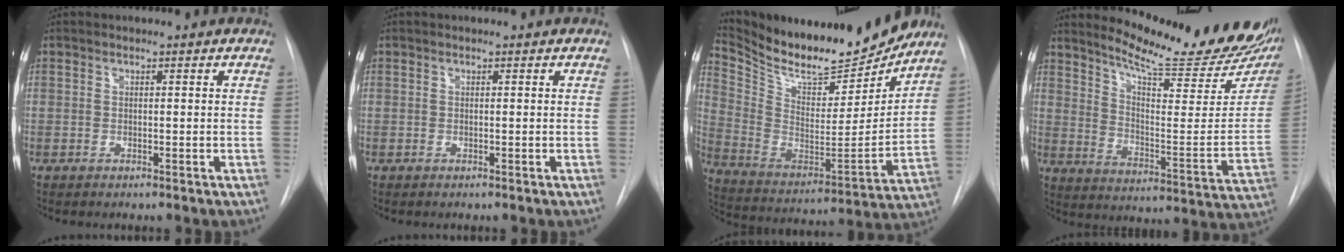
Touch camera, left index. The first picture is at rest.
{"total": 0.0}
{"total": 21.2, "force": [19.2, 4.5, 7.9], "torque": [-0.152, -0.037, 0.309]}
{"total": 22.3, "force": [19.5, 3.0, 10.5], "torque": [-0.153, -0.089, 0.254]}